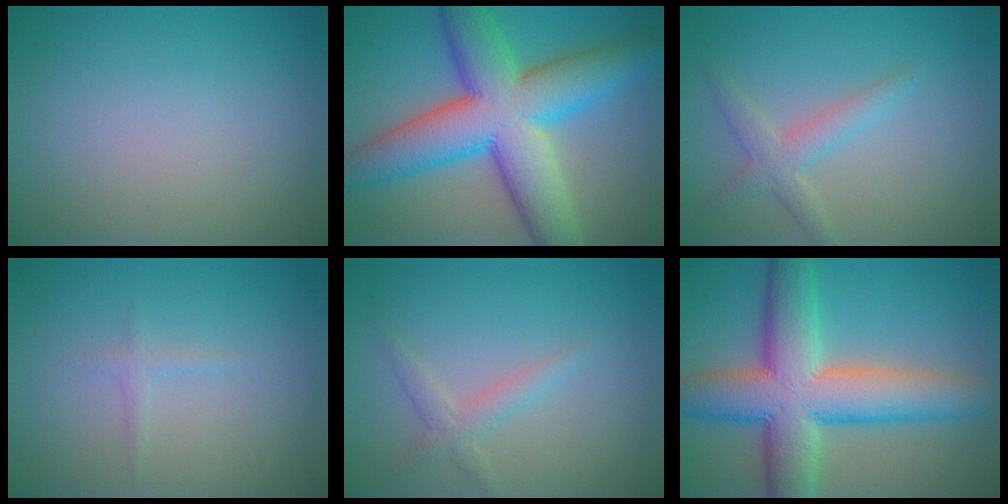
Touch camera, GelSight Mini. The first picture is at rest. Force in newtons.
{"total": 12.9, "press": 12.9, "slide": 0.2}
{"total": 2.5, "press": 2.5, "slide": 0.1}
{"total": 0.8, "press": 0.8, "slide": 0.1}
{"total": 1.8, "press": 1.8, "slide": 0.1}
{"total": 11.2, "press": 11.1, "slide": 0.4}